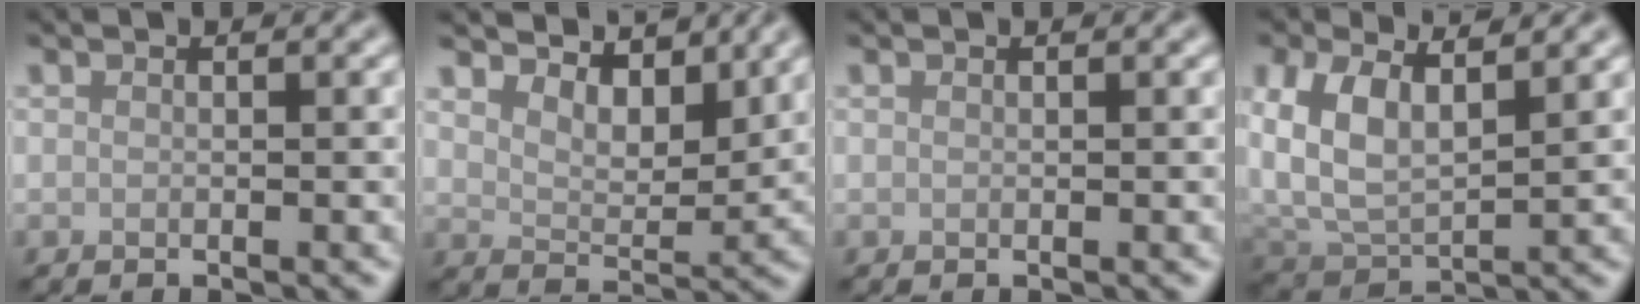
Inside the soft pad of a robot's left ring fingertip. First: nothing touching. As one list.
[{"total": 4.9, "force": [4.1, 1.8, 1.9], "torque": [-0.041, -0.005, 0.053]}, {"total": 0.0}, {"total": 7.3, "force": [3.3, 4.0, 5.1], "torque": [-0.113, 0.004, 0.058]}]